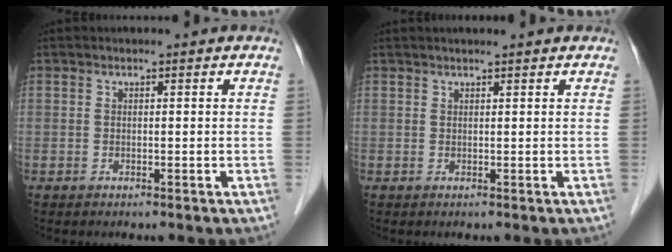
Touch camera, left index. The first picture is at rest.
{"total": 3.3, "force": [2.9, 0.0, 1.5], "torque": [-0.015, 0.025, 0.040]}